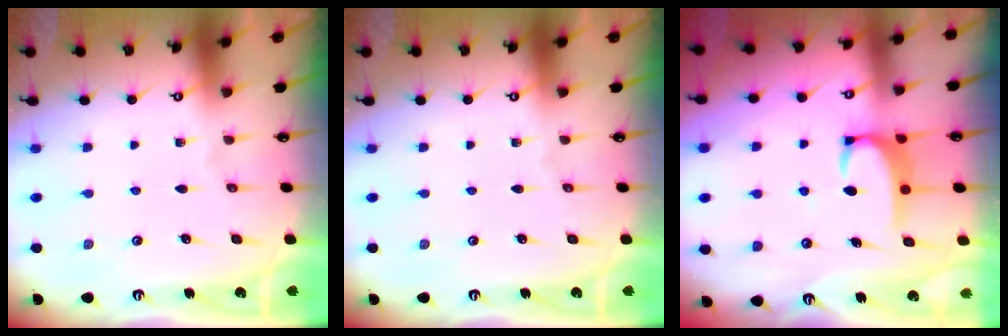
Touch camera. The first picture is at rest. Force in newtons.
{"total": 0.0}
{"total": 3.2, "press": 3.2, "slide": 0.3}